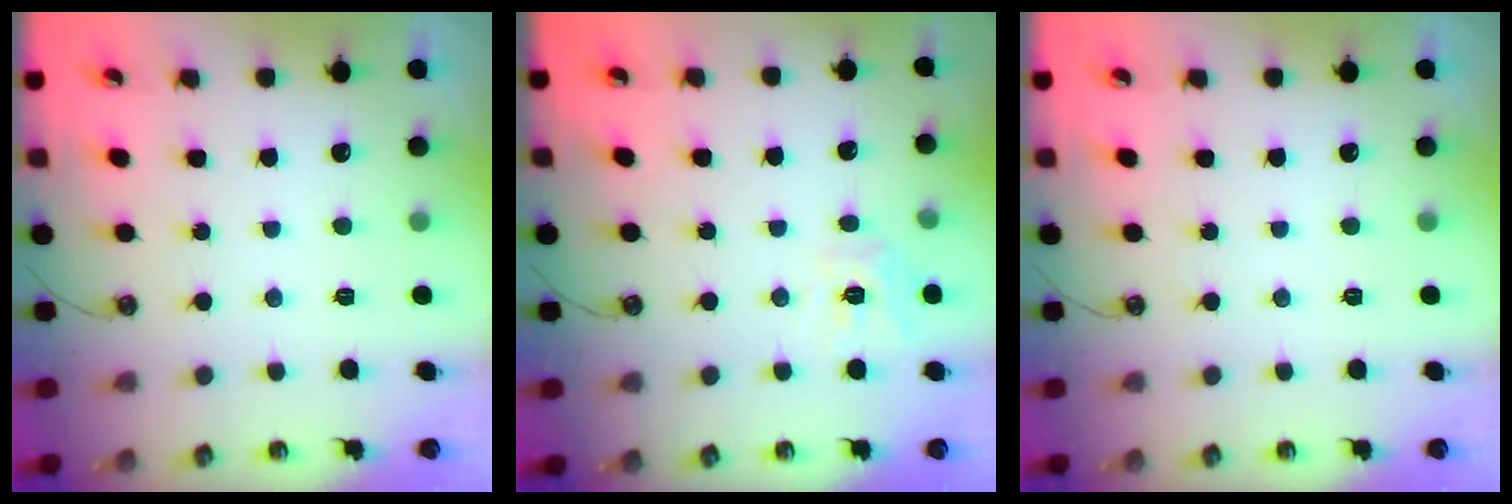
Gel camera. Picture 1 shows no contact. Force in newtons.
{"total": 9.4, "press": 9.3, "slide": 0.8}
{"total": 0.0}